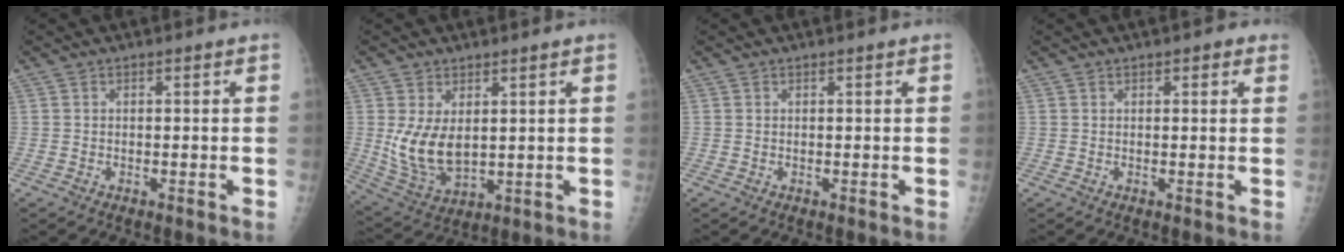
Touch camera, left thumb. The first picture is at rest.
{"total": 9.5, "force": [1.8, 5.5, 7.5], "torque": [-0.132, -0.023, 0.054]}
{"total": 0.0}
{"total": 1.8, "force": [1.1, 0.8, 1.2], "torque": [-0.006, -0.002, 0.009]}